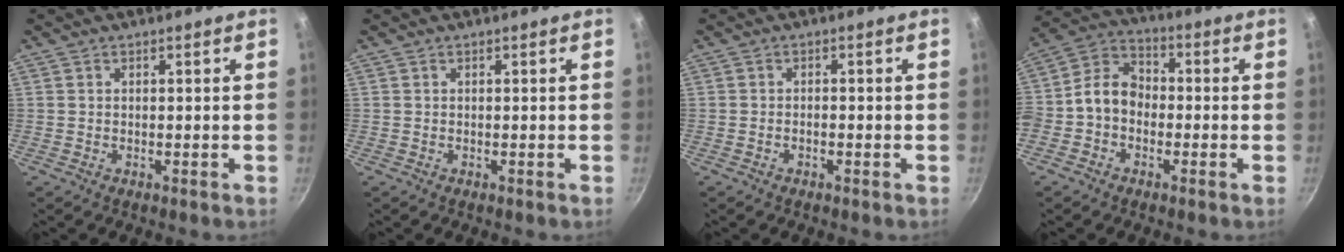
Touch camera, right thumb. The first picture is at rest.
{"total": 0.0}
{"total": 0.9, "force": [-0.5, 0.4, 0.5], "torque": [-0.012, 0.006, -0.010]}
{"total": 9.4, "force": [-1.8, 7.4, 5.5], "torque": [-0.075, 0.041, -0.055]}